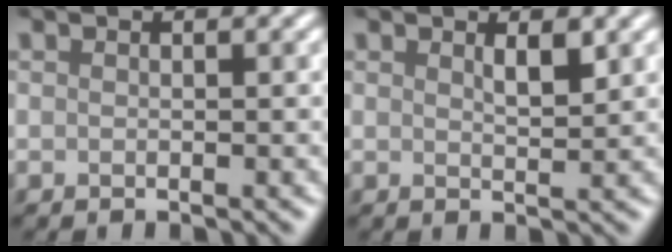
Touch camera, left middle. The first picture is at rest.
{"total": 1.5, "force": [1.0, 0.4, 1.1], "torque": [-0.019, -0.003, 0.016]}